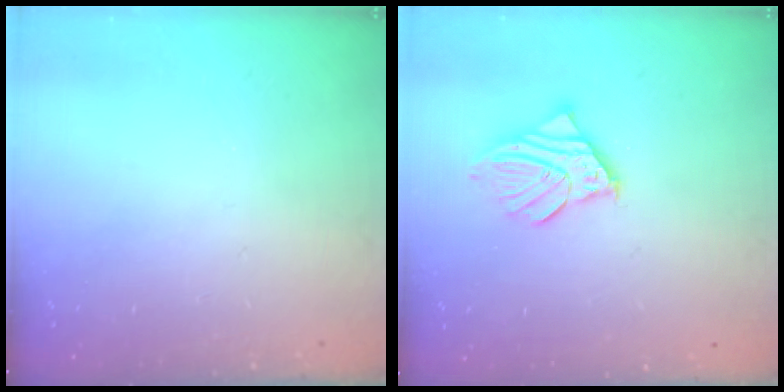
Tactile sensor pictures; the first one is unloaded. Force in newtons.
{"total": 11.0, "press": 10.7, "slide": 2.2}